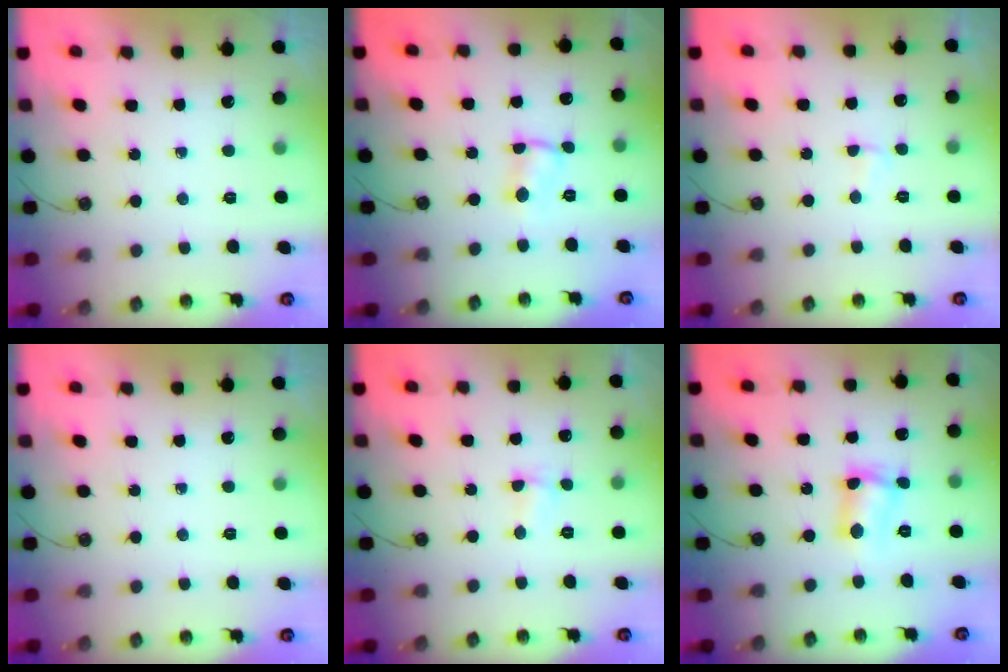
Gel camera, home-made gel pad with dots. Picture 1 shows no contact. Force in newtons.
{"total": 1.4, "press": 1.4, "slide": 0.1}
{"total": 3.7, "press": 1.9, "slide": 3.2}
{"total": 0.0}
{"total": 2.2, "press": 2.1, "slide": 0.5}
{"total": 6.6, "press": 6.6, "slide": 0.7}